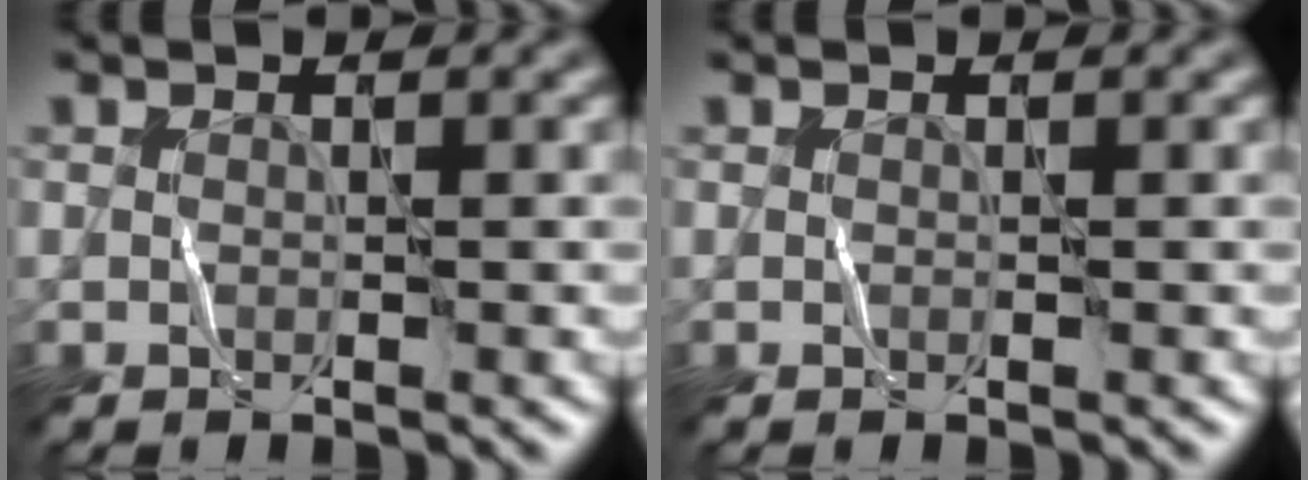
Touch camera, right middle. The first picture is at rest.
{"total": 0.0}